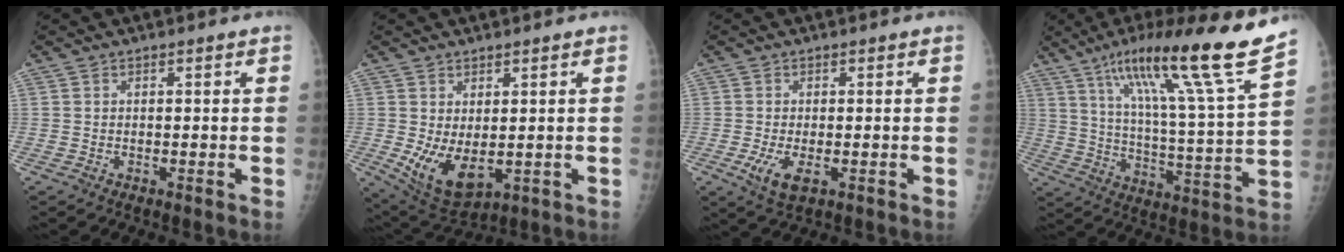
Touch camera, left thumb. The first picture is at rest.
{"total": 9.1, "force": [0.0, 4.9, 7.7], "torque": [-0.125, -0.018, 0.024]}
{"total": 4.5, "force": [-0.9, 2.0, 3.9], "torque": [-0.078, -0.012, -0.011]}
{"total": 21.9, "force": [15.1, -0.1, 15.9], "torque": [-0.236, -0.074, 0.242]}